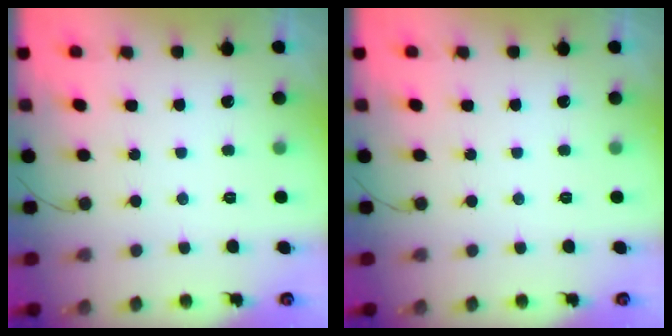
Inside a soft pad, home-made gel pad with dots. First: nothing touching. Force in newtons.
{"total": 0.0}